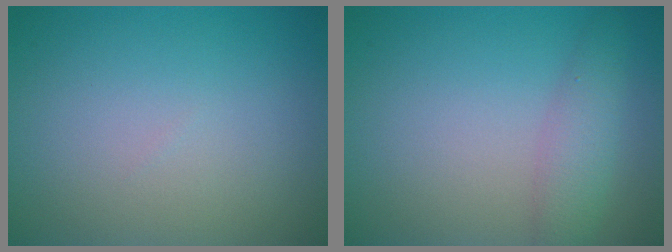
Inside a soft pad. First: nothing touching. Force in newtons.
{"total": 2.8, "press": 2.8, "slide": 0.1}